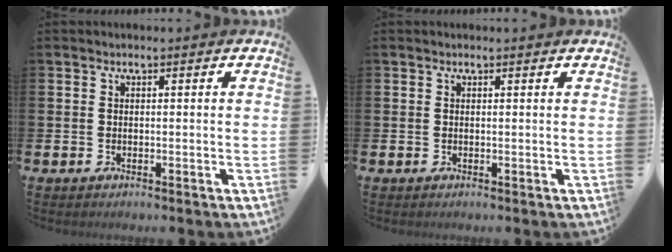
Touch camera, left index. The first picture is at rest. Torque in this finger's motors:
{"motor_torque": [1.13, -1.01, 0.08, 0.02]}